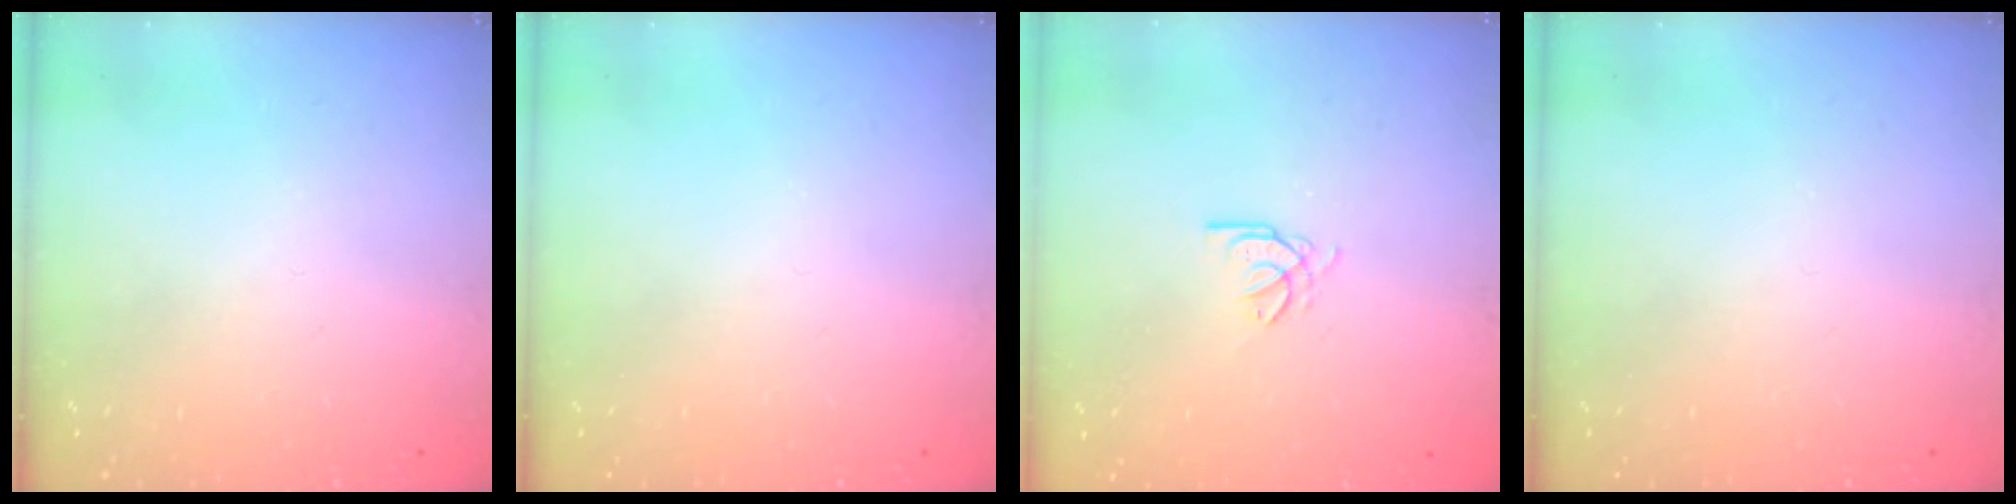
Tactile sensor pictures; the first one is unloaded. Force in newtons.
{"total": 0.0}
{"total": 2.7, "press": 2.7, "slide": 0.4}
{"total": 0.0}